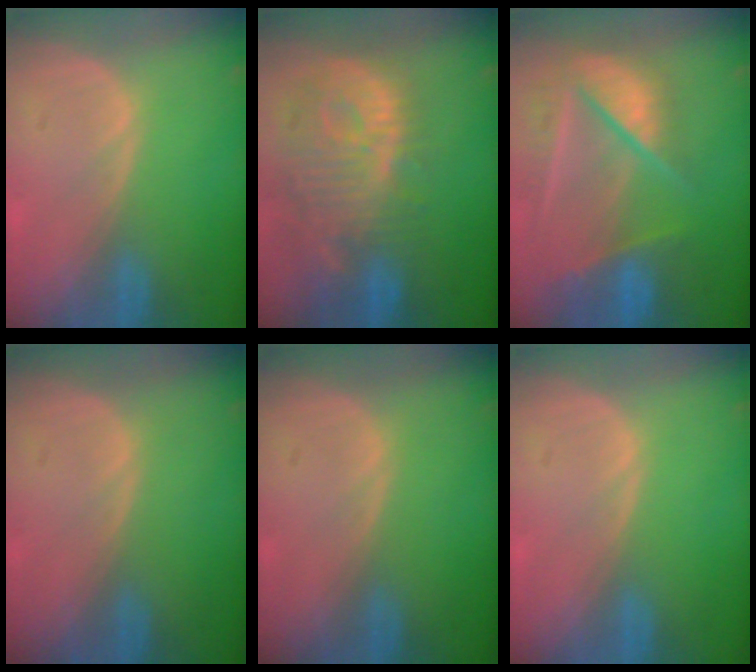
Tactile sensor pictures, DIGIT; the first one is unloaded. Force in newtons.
{"total": 13.1, "press": 11.5, "slide": 6.4}
{"total": 9.8, "press": 8.2, "slide": 5.3}
{"total": 0.0}
{"total": 0.0}
{"total": 0.0}